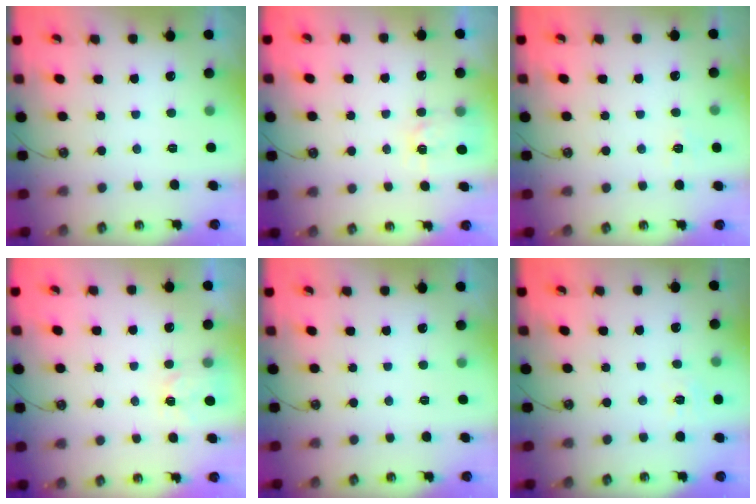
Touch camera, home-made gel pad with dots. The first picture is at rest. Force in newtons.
{"total": 4.8, "press": 4.7, "slide": 0.6}
{"total": 6.3, "press": 6.3, "slide": 0.6}
{"total": 3.9, "press": 3.8, "slide": 0.4}
{"total": 0.0}
{"total": 6.5, "press": 6.5, "slide": 0.7}